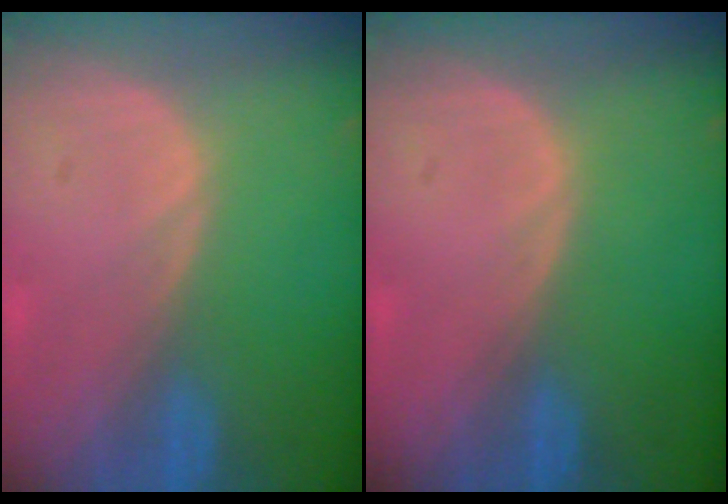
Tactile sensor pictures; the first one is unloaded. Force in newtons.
{"total": 0.0}